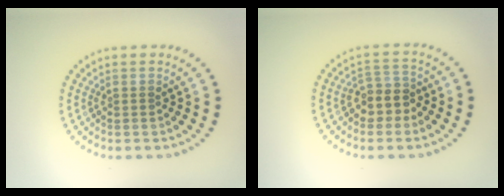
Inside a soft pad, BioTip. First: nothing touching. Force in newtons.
{"total": 2.7, "press": 2.4, "slide": 1.2}